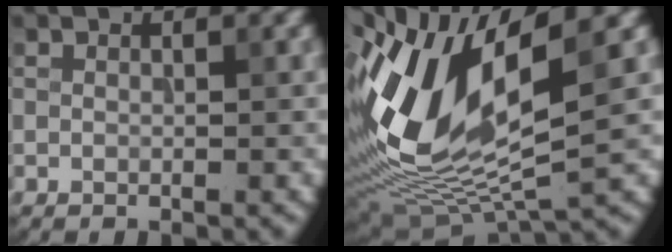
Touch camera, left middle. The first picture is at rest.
{"total": 13.4, "force": [2.3, 5.4, 12.0], "torque": [-0.253, -0.009, 0.045]}